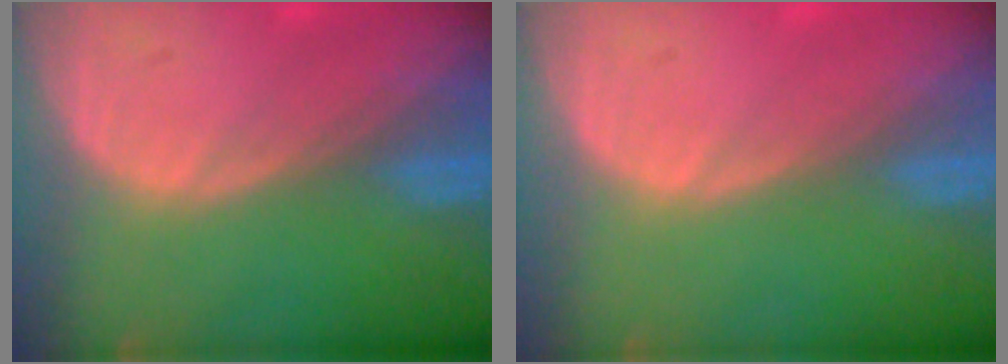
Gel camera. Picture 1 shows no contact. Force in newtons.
{"total": 0.0}